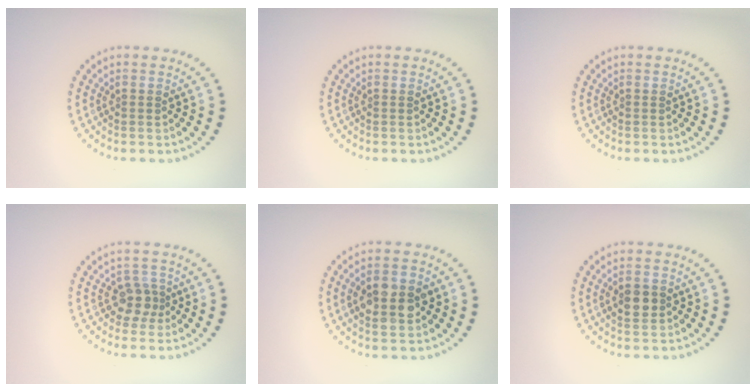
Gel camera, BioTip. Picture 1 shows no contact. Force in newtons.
{"total": 0.0}
{"total": 0.0}
{"total": 2.2, "press": 1.8, "slide": 1.2}
{"total": 4.5, "press": 4.5, "slide": 0.1}
{"total": 2.7, "press": 2.7, "slide": 0.1}